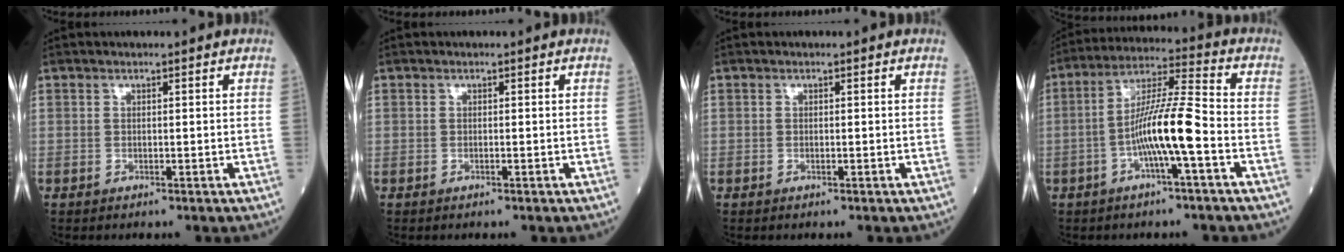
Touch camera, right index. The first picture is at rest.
{"total": 0.0}
{"total": 0.0}
{"total": 10.3, "force": [-3.0, 0.1, 9.8], "torque": [-0.186, 0.013, -0.059]}